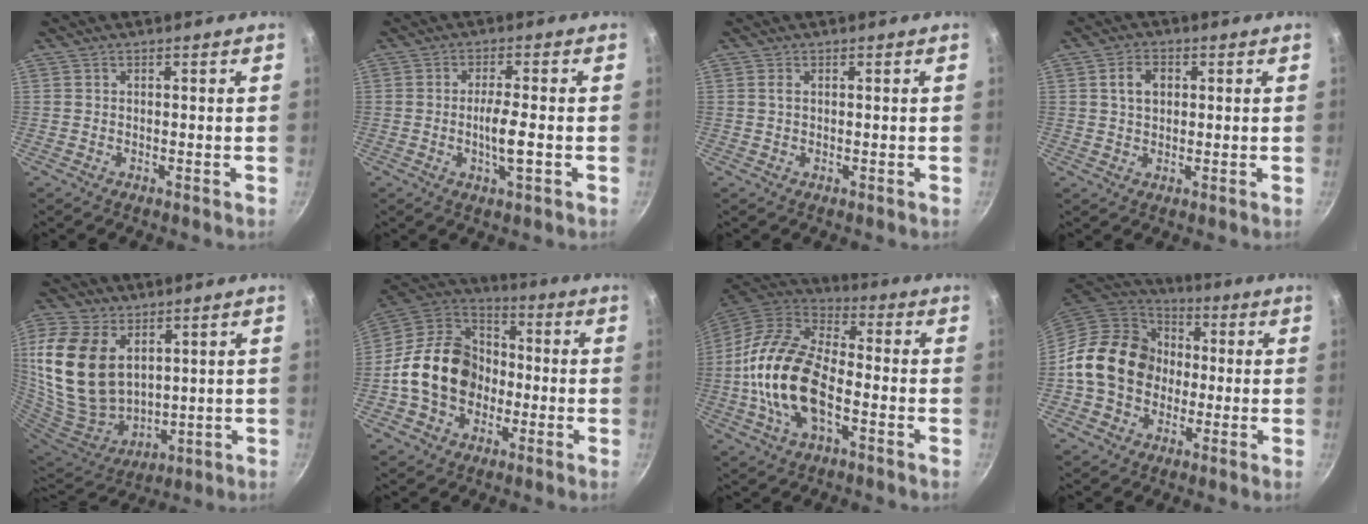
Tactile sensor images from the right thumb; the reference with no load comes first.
{"total": 5.5, "force": [-1.2, 0.9, 5.3], "torque": [-0.099, 0.006, -0.023]}
{"total": 1.0, "force": [0.3, 0.5, 0.8], "torque": [-0.015, 0.001, 0.004]}
{"total": 4.6, "force": [1.1, 3.2, 3.1], "torque": [-0.038, 0.004, 0.017]}
{"total": 20.9, "force": [6.2, 13.8, 14.4], "torque": [-0.289, -0.032, 0.138]}
{"total": 18.0, "force": [-2.7, 14.3, 10.7], "torque": [-0.160, 0.044, -0.057]}
{"total": 19.0, "force": [-3.6, 10.2, 15.6], "torque": [-0.286, 0.031, -0.079]}
{"total": 17.0, "force": [-0.5, 14.0, 9.5], "torque": [-0.134, 0.035, -0.019]}